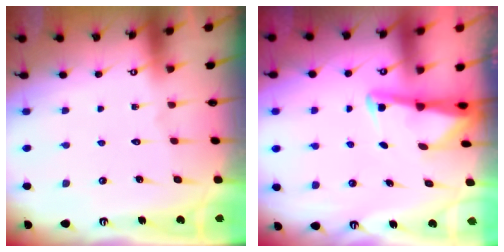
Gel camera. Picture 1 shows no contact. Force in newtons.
{"total": 2.9, "press": 2.9, "slide": 0.3}